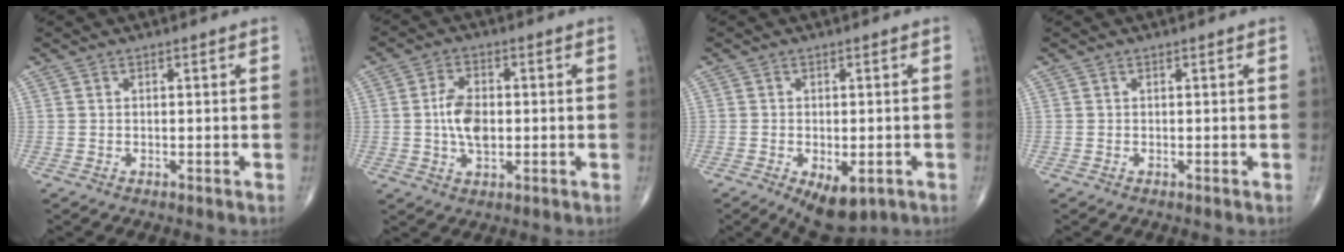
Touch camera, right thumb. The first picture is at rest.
{"total": 7.0, "force": [-0.2, 4.1, 5.7], "torque": [-0.101, 0.003, -0.006]}
{"total": 7.6, "force": [-3.3, 3.9, 5.7], "torque": [-0.076, -0.001, -0.040]}
{"total": 0.0}